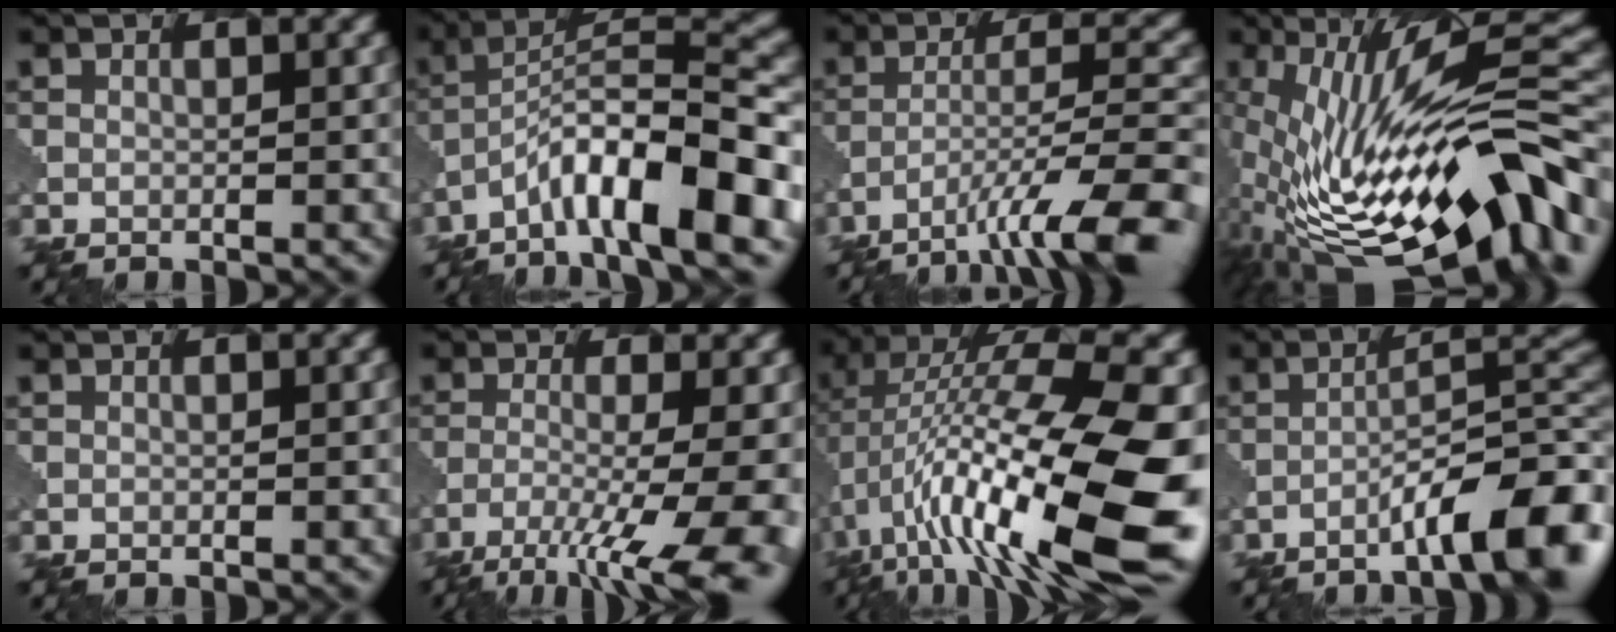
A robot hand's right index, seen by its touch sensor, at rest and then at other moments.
{"total": 11.9, "force": [-6.2, 3.6, 9.5], "torque": [-0.157, 0.018, -0.109]}
{"total": 9.2, "force": [-6.2, 1.8, 6.6], "torque": [-0.106, 0.010, -0.100]}
{"total": 16.3, "force": [-3.3, 6.1, 14.7], "torque": [-0.251, 0.028, -0.064]}
{"total": 0.0}
{"total": 10.1, "force": [-5.9, 2.5, 7.8], "torque": [-0.142, -0.017, -0.083]}
{"total": 15.3, "force": [-1.1, 5.3, 14.3], "torque": [-0.262, 0.017, -0.013]}
{"total": 8.8, "force": [-5.2, 1.5, 6.9], "torque": [-0.101, 0.018, -0.077]}